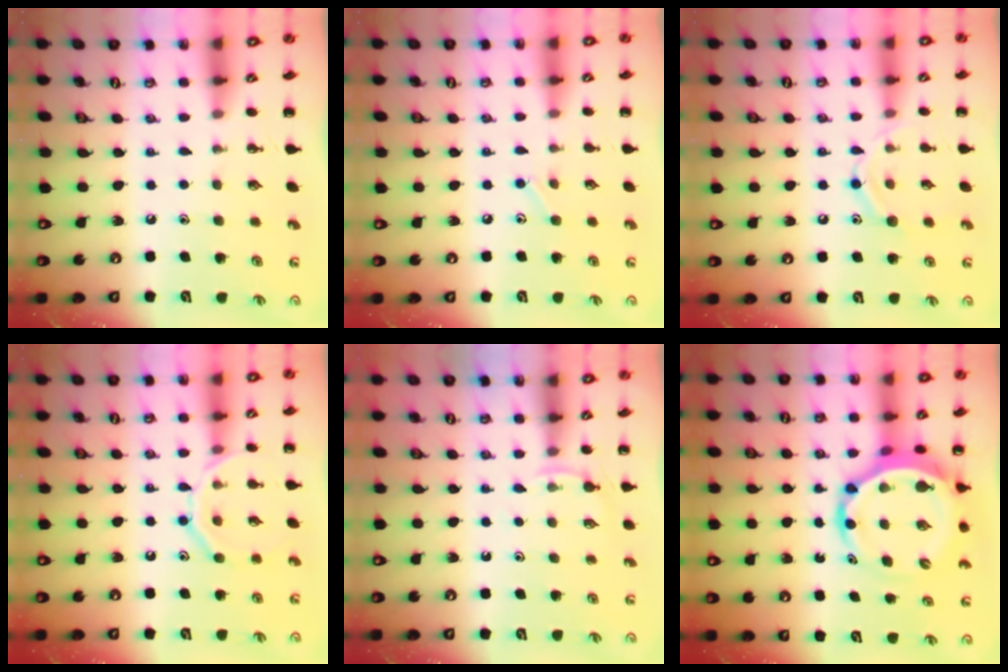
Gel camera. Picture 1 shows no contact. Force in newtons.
{"total": 5.8, "press": 5.6, "slide": 1.6}
{"total": 10.1, "press": 10.0, "slide": 1.1}
{"total": 11.4, "press": 11.3, "slide": 1.3}
{"total": 4.0, "press": 3.8, "slide": 1.3}
{"total": 8.4, "press": 8.1, "slide": 2.4}